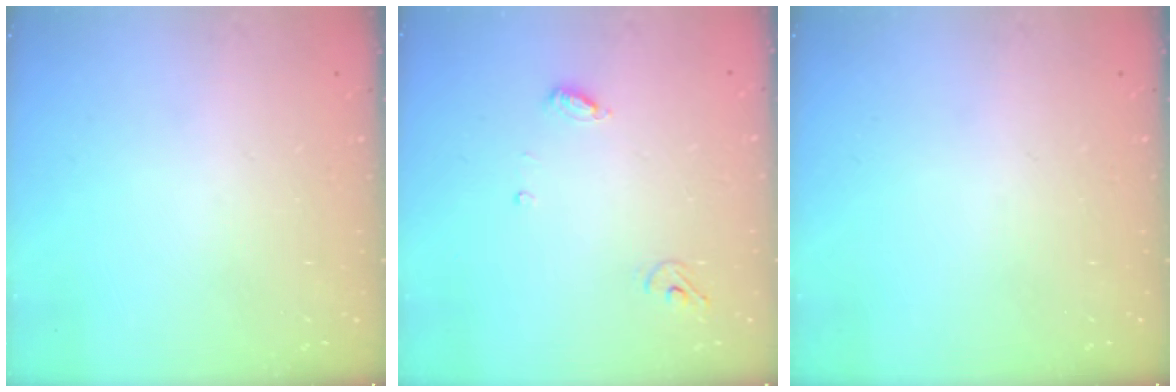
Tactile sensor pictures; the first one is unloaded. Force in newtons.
{"total": 5.0, "press": 5.0, "slide": 0.4}
{"total": 0.0}